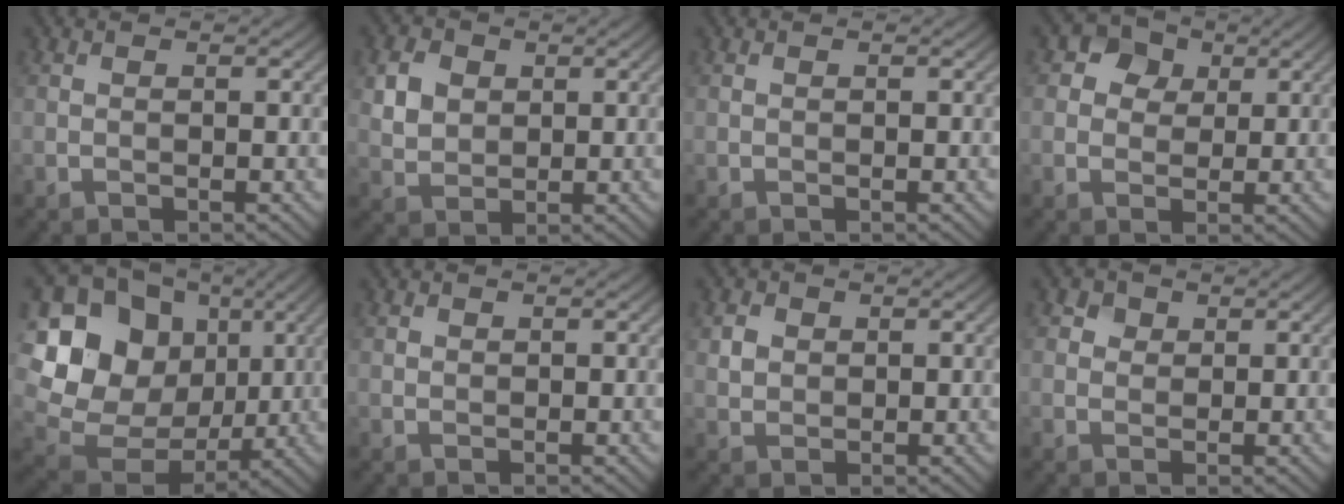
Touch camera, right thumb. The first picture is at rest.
{"total": 4.3, "force": [1.5, 3.4, 2.2], "torque": [-0.055, 0.001, 0.029]}
{"total": 0.0}
{"total": 4.3, "force": [1.7, 3.6, 1.8], "torque": [-0.036, 0.004, 0.022]}
{"total": 19.1, "force": [4.5, 15.9, 9.5], "torque": [-0.255, 0.038, 0.099]}
{"total": 0.7, "force": [0.3, 0.6, 0.2], "torque": [-0.003, -0.003, 0.006]}
{"total": 2.2, "force": [0.6, 1.8, 1.0], "torque": [-0.024, -0.001, 0.010]}
{"total": 2.4, "force": [1.2, 1.8, 0.9], "torque": [-0.017, -0.007, 0.018]}